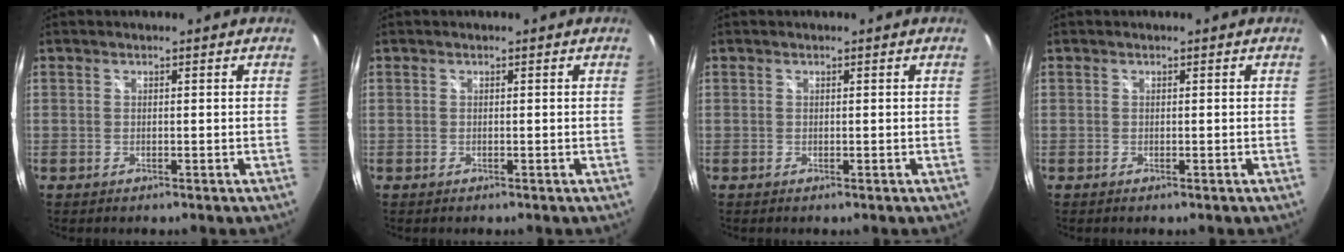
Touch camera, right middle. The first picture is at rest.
{"total": 0.0}
{"total": 0.0}
{"total": 0.0}